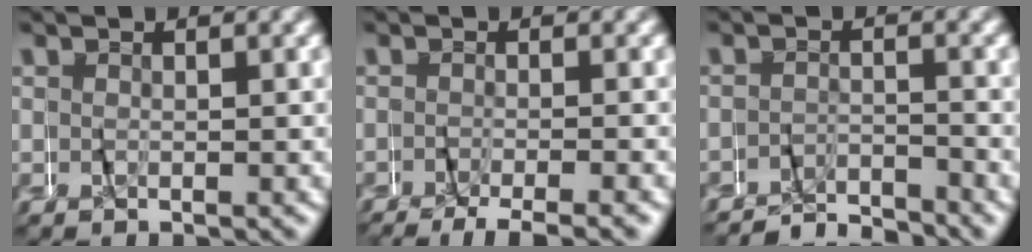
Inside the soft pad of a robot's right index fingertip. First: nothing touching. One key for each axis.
{"total": 4.1, "fx": -3.6, "fy": 0.7, "fz": 1.9, "tx": -0.034, "ty": -0.009, "tz": -0.055}
{"total": 4.7, "fx": -4.6, "fy": 0.7, "fz": -0.2, "tx": 0.005, "ty": -0.011, "tz": -0.080}